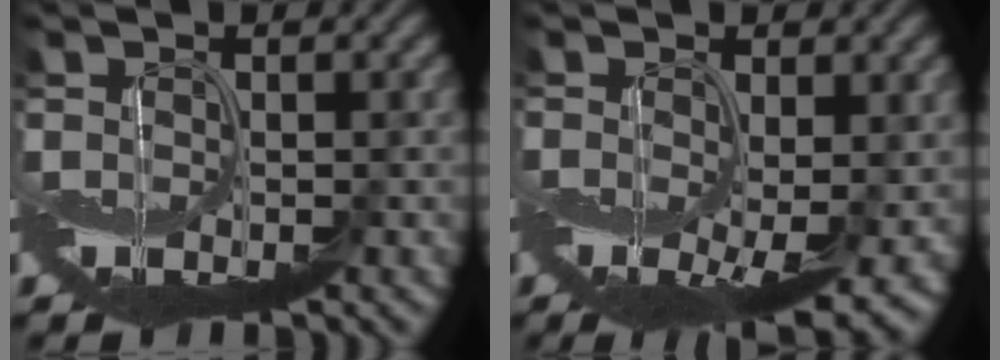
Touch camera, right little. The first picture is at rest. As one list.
[{"total": 7.6, "force": [-1.7, 3.2, 6.7], "torque": [-0.105, -0.026, -0.011]}]